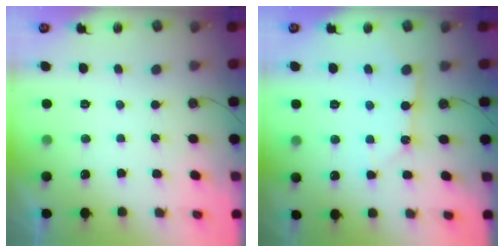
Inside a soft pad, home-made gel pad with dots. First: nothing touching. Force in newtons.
{"total": 4.6, "press": 4.5, "slide": 0.3}